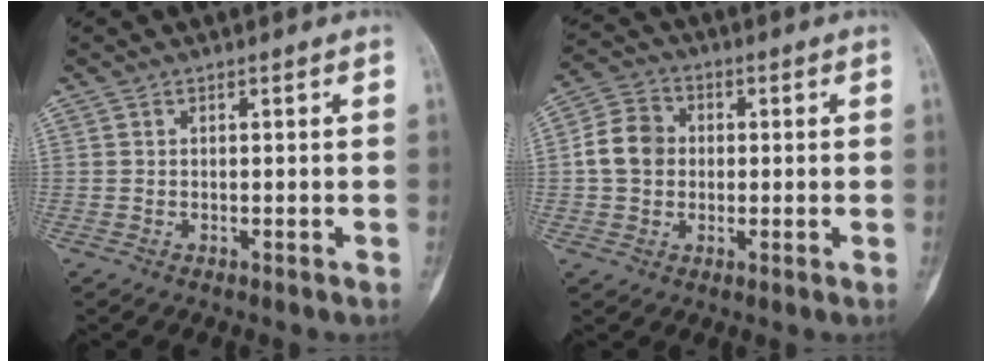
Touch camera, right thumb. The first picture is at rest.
{"total": 7.8, "force": [0.1, 6.6, 4.2], "torque": [-0.063, 0.016, -0.008]}